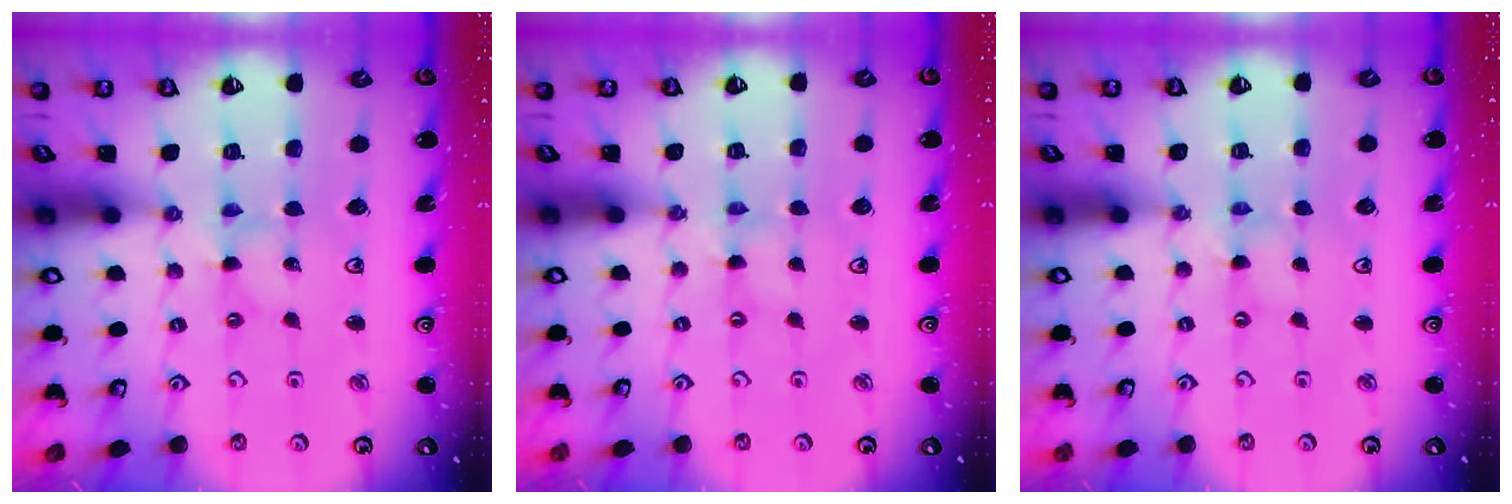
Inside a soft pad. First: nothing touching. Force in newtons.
{"total": 0.0}
{"total": 0.0}